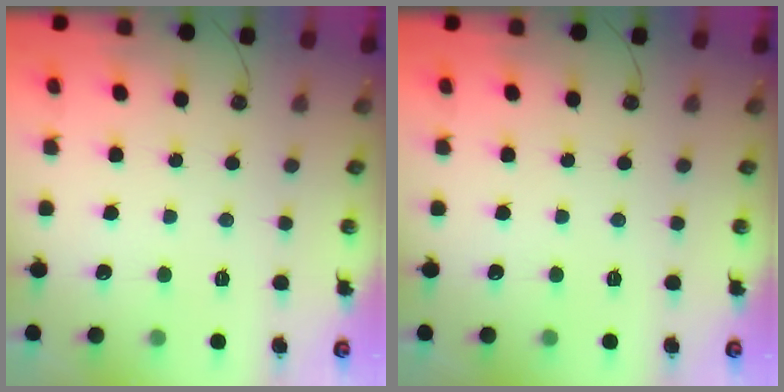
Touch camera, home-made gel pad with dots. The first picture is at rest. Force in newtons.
{"total": 0.0}